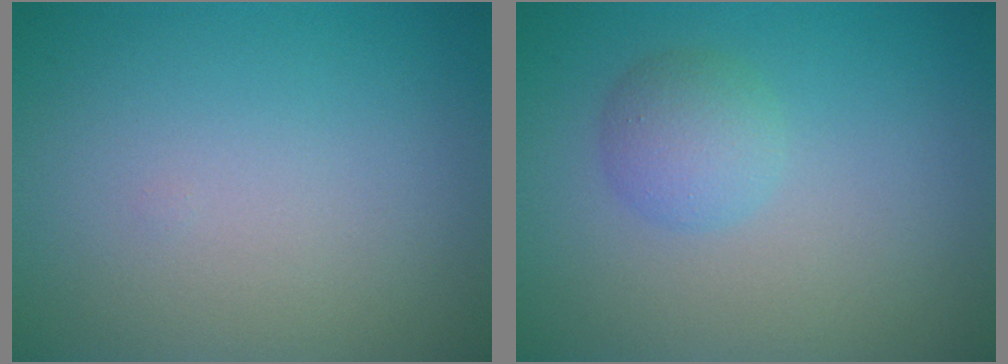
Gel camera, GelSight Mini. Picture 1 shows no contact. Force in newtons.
{"total": 2.4, "press": 2.4, "slide": 0.1}